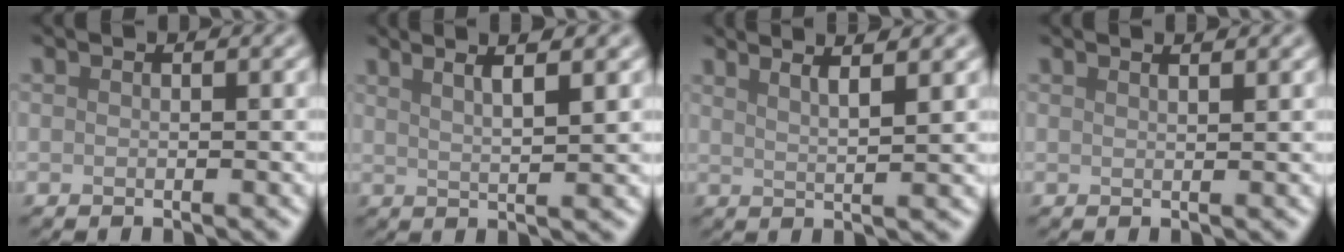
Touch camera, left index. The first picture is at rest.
{"total": 4.6, "force": [2.6, 1.0, 3.7], "torque": [-0.042, 0.014, 0.024]}
{"total": 4.4, "force": [2.9, 1.0, 3.2], "torque": [-0.033, 0.017, 0.022]}
{"total": 1.6, "force": [1.2, 0.5, 0.9], "torque": [0.000, 0.003, 0.002]}